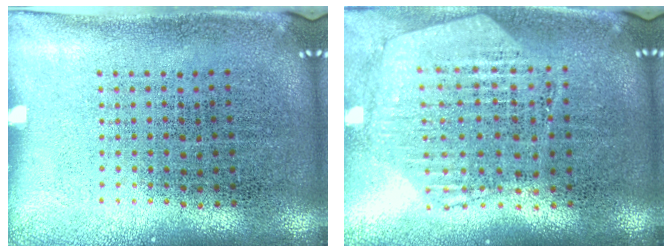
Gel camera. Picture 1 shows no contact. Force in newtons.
{"total": 1.1, "press": 1.1, "slide": 0.2}